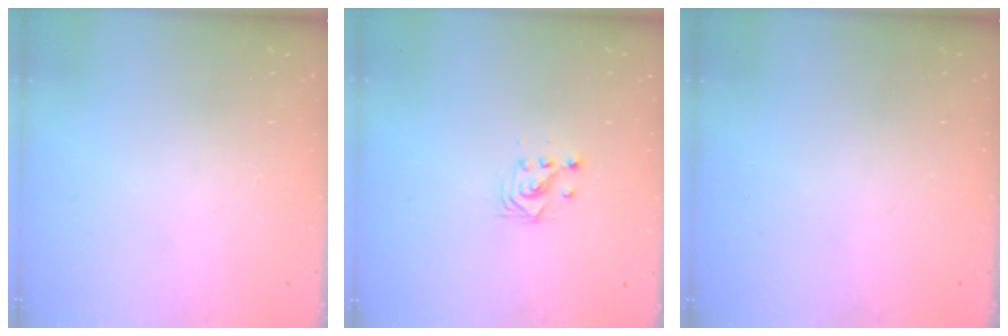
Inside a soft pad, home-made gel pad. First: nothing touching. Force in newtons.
{"total": 2.9, "press": 2.9, "slide": 0.2}
{"total": 0.0}